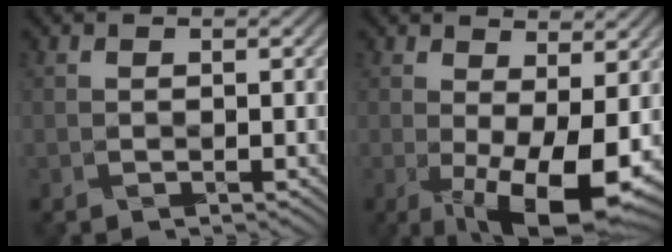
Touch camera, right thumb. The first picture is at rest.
{"total": 10.4, "force": [-1.4, 3.7, 9.6], "torque": [-0.142, -0.002, -0.021]}